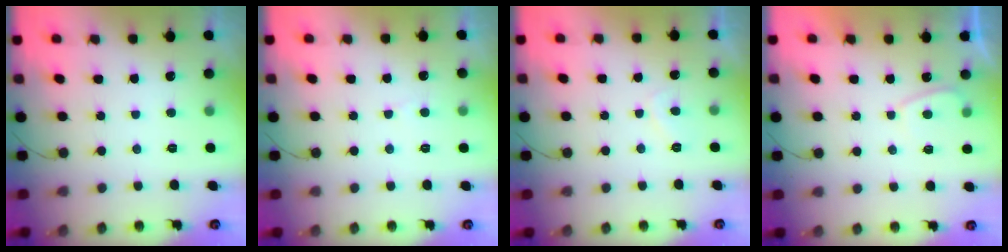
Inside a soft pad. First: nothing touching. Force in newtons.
{"total": 2.4, "press": 2.4, "slide": 0.2}
{"total": 1.8, "press": 1.7, "slide": 0.7}
{"total": 2.0, "press": 2.0, "slide": 0.6}